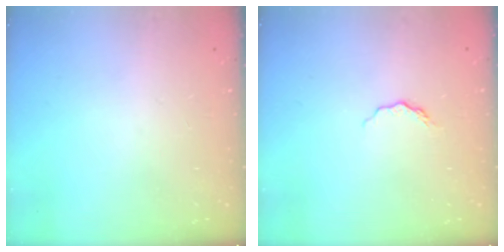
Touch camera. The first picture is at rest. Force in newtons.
{"total": 4.4, "press": 4.4, "slide": 0.4}